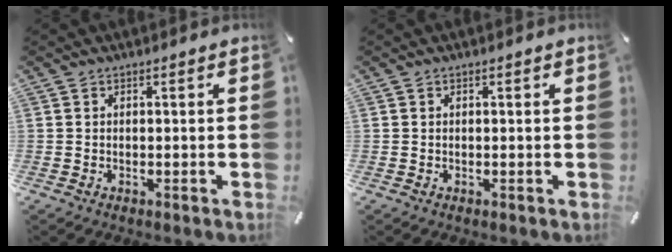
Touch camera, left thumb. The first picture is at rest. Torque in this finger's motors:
{"motor_torque": [-0.05, -0.10, -0.08, 0.06, -0.02]}